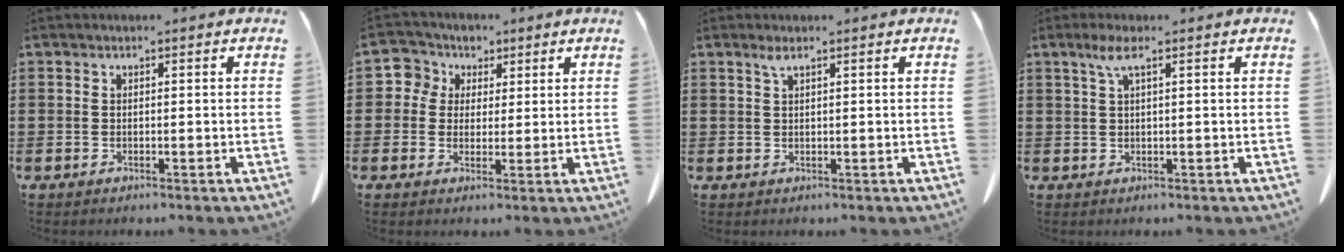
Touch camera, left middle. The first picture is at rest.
{"total": 4.7, "force": [1.7, 4.3, 0.5], "torque": [-0.030, 0.003, 0.025]}
{"total": 1.3, "force": [0.8, 0.2, 1.1], "torque": [-0.024, 0.000, 0.014]}
{"total": 2.9, "force": [1.2, 0.4, 2.7], "torque": [-0.057, 0.005, 0.020]}